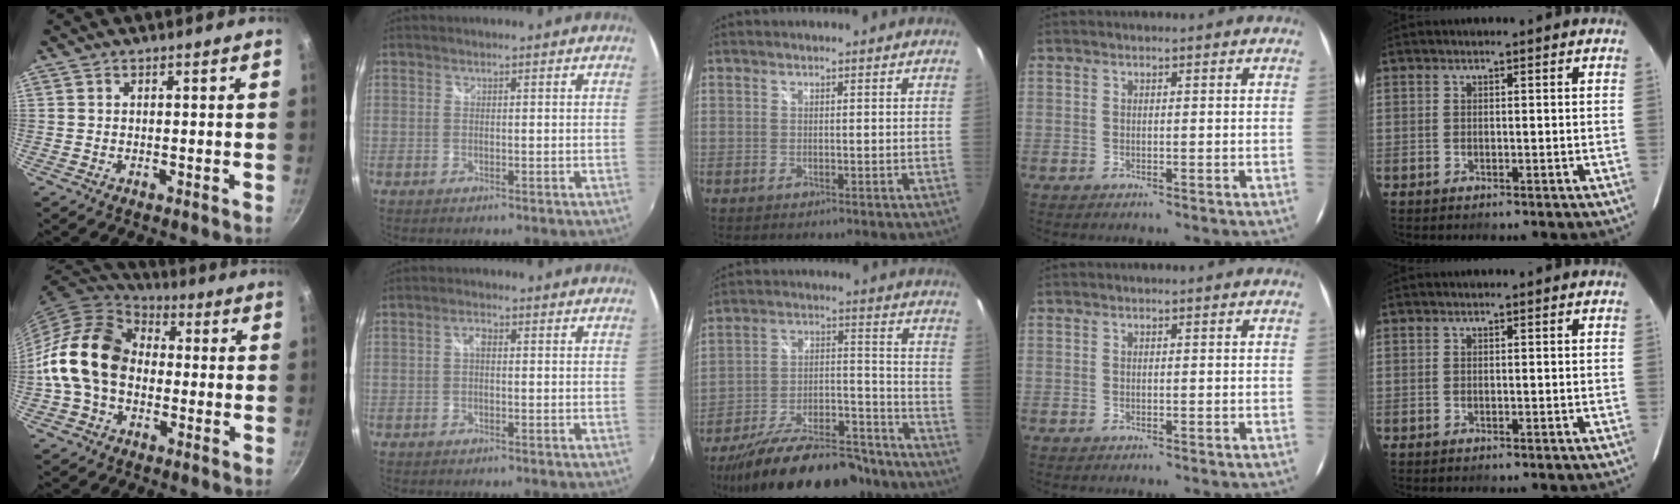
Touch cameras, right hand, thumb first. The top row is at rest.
{"thumb": {"total": 16.2, "force": [-1.0, 12.1, 10.7], "torque": [-0.170, 0.038, -0.034]}, "index": {"total": 1.6, "force": [0.0, 0.9, 1.4], "torque": [-0.026, 0.007, -0.004]}, "middle": {"total": 24.9, "force": [-19.6, 8.4, 12.9], "torque": [-0.224, -0.002, -0.283]}}